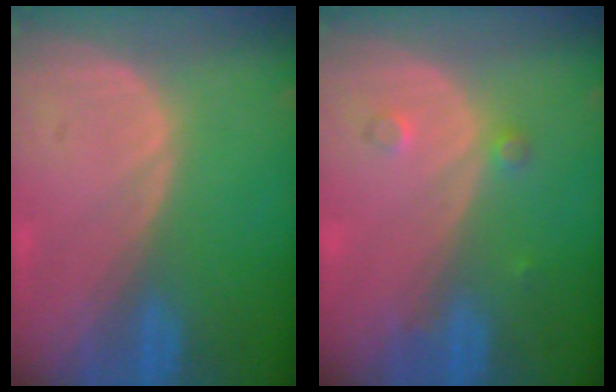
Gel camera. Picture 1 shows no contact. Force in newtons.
{"total": 1.7, "press": 1.7, "slide": 0.3}